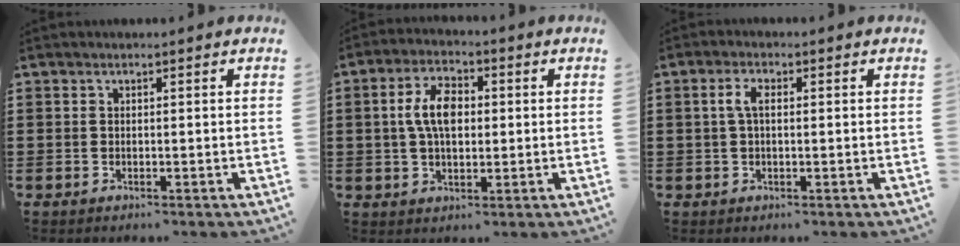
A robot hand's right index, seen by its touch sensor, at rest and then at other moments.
{"total": 7.0, "force": [0.7, 3.6, 5.9], "torque": [-0.126, 0.013, 0.008]}
{"total": 2.9, "force": [0.3, 1.2, 2.7], "torque": [-0.062, 0.004, 0.001]}